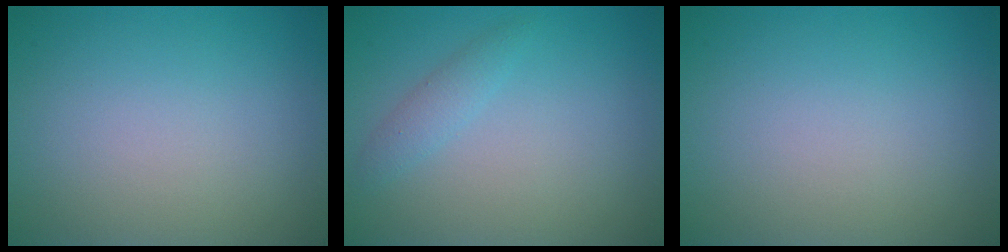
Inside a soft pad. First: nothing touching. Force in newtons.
{"total": 1.5, "press": 1.4, "slide": 0.1}
{"total": 0.0}